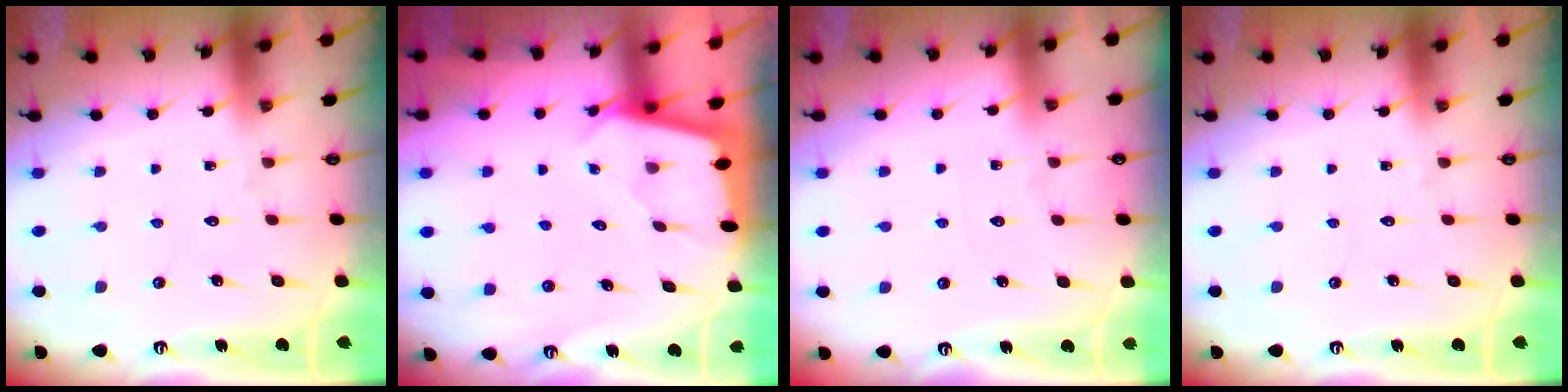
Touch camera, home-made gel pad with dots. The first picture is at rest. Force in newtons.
{"total": 1.8, "press": 1.8, "slide": 0.1}
{"total": 1.4, "press": 1.4, "slide": 0.3}
{"total": 0.0}